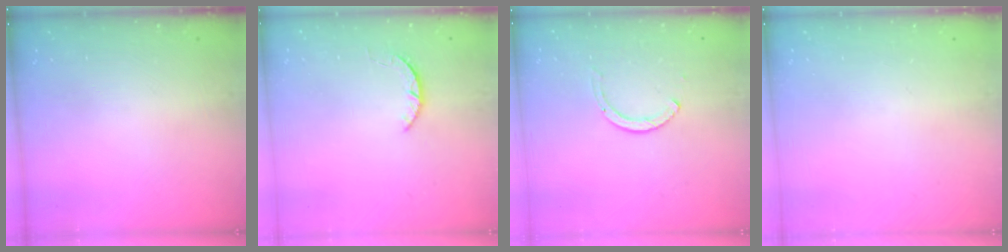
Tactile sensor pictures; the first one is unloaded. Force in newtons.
{"total": 1.6, "press": 1.6, "slide": 0.3}
{"total": 2.6, "press": 2.6, "slide": 0.3}
{"total": 0.0}